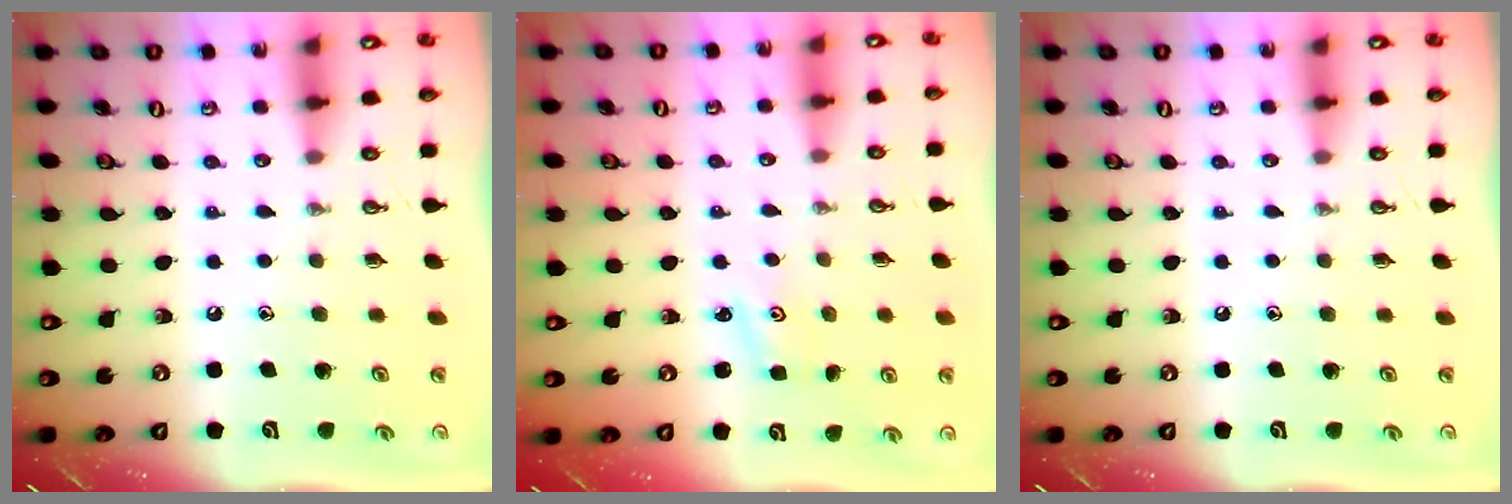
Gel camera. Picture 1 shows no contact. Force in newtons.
{"total": 1.3, "press": 1.3, "slide": 0.2}
{"total": 0.0}